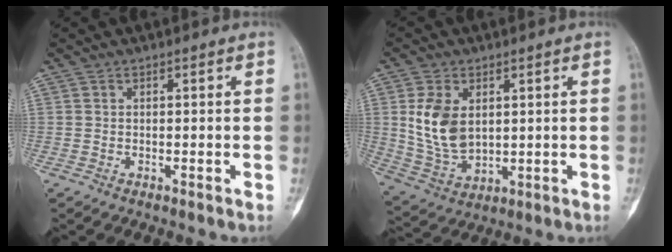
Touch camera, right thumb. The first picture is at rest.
{"total": 10.9, "force": [2.3, 7.0, 8.0], "torque": [-0.144, -0.013, 0.060]}